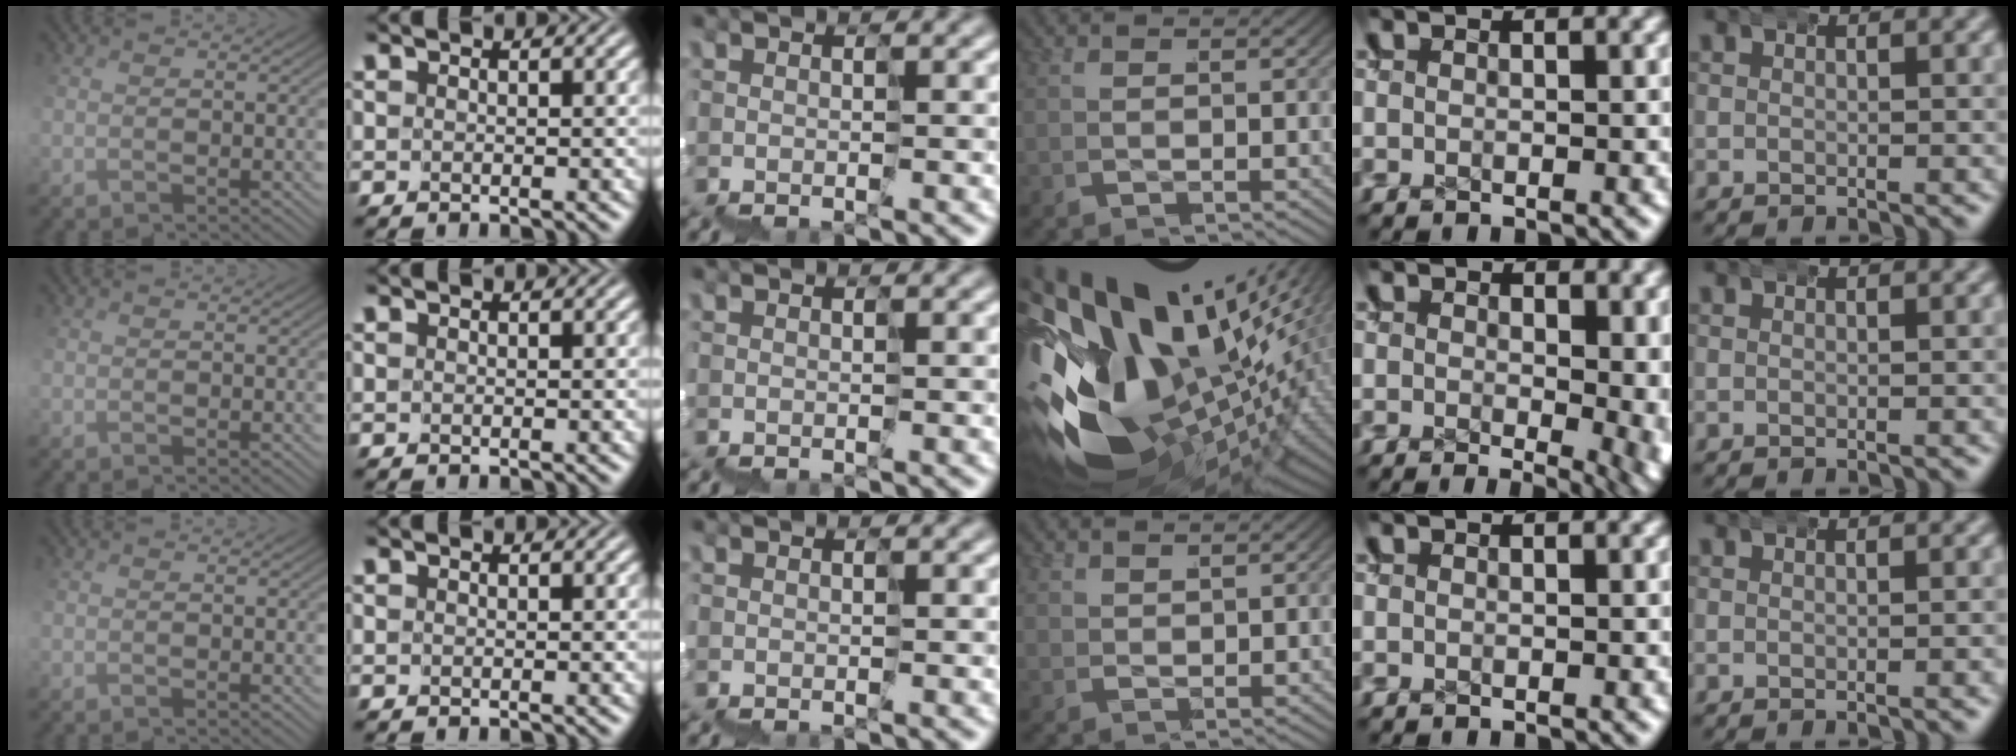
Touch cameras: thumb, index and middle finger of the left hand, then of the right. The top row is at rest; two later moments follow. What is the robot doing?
{"motion": "wrap", "object": "ethernet cable"}